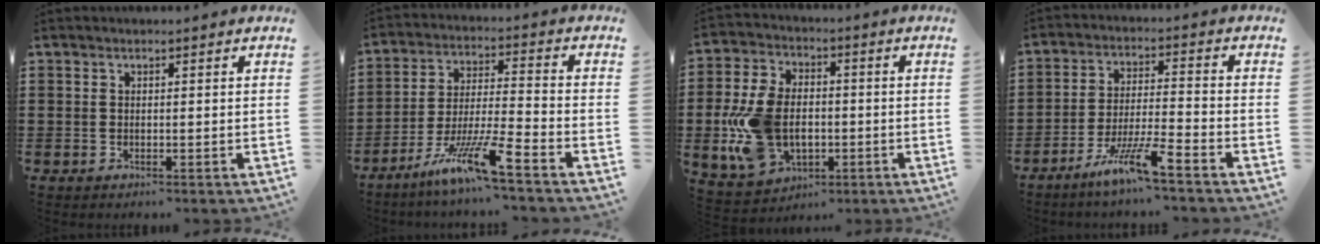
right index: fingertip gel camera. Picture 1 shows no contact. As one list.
[{"total": 10.9, "force": [-8.1, 0.2, 7.2], "torque": [-0.141, -0.001, -0.160]}, {"total": 12.0, "force": [-1.9, 8.0, 8.7], "torque": [-0.214, 0.005, -0.033]}, {"total": 7.9, "force": [-6.0, -0.2, 5.1], "torque": [-0.109, -0.009, -0.118]}]